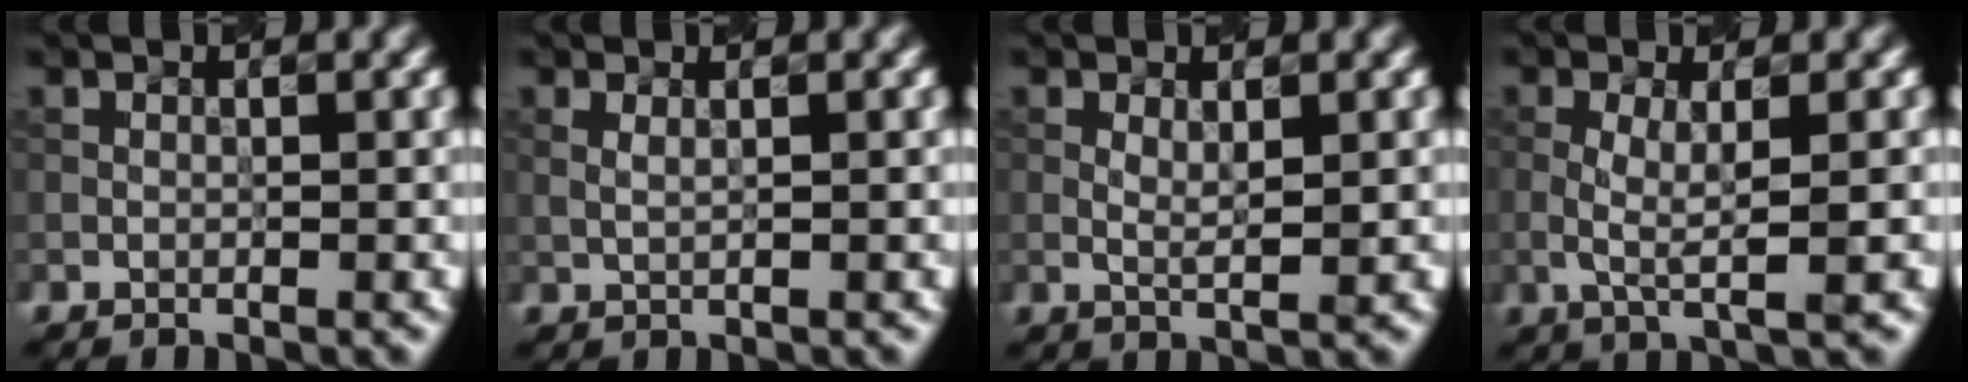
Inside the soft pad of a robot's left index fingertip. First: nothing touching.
{"total": 1.0, "force": [0.5, 0.4, 0.7], "torque": [-0.012, 0.002, 0.002]}
{"total": 1.2, "force": [0.3, 0.1, 1.2], "torque": [-0.027, 0.000, 0.012]}
{"total": 2.7, "force": [-0.4, 0.4, 2.6], "torque": [-0.058, -0.002, -0.001]}